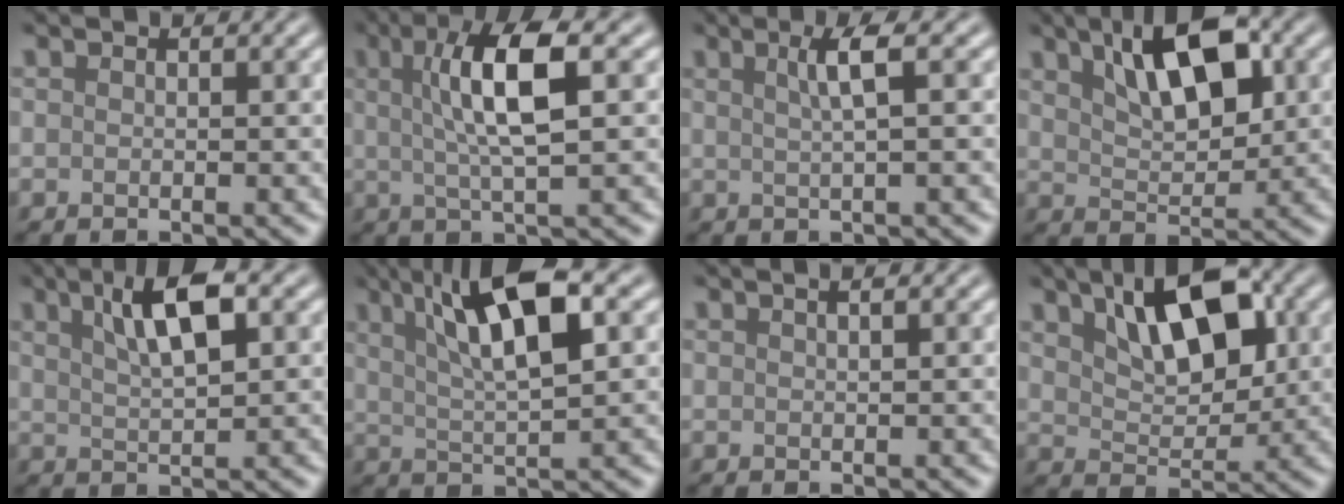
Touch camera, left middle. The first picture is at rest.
{"total": 6.4, "force": [1.0, 1.3, 6.1], "torque": [-0.109, 0.013, 0.025]}
{"total": 2.5, "force": [0.5, 0.4, 2.4], "torque": [-0.039, 0.008, 0.013]}
{"total": 6.6, "force": [2.8, 2.9, 5.3], "torque": [-0.092, 0.014, 0.048]}
{"total": 4.9, "force": [1.8, 1.3, 4.4], "torque": [-0.081, 0.009, 0.035]}
{"total": 8.4, "force": [3.1, 2.1, 7.5], "torque": [-0.128, 0.018, 0.058]}
{"total": 2.5, "force": [1.3, 1.2, 1.8], "torque": [-0.008, 0.021, -0.006]}
{"total": 7.2, "force": [2.9, 3.6, 5.6], "torque": [-0.098, 0.014, 0.050]}